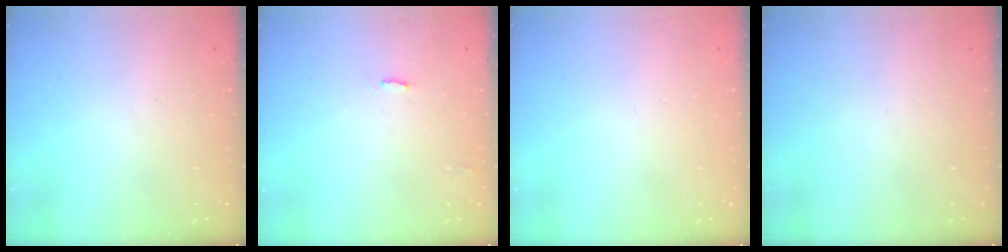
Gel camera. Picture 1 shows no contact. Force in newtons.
{"total": 1.9, "press": 1.9, "slide": 0.1}
{"total": 0.0}
{"total": 0.0}